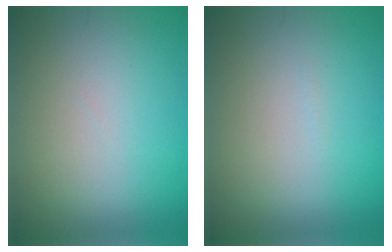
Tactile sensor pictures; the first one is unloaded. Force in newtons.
{"total": 0.0}